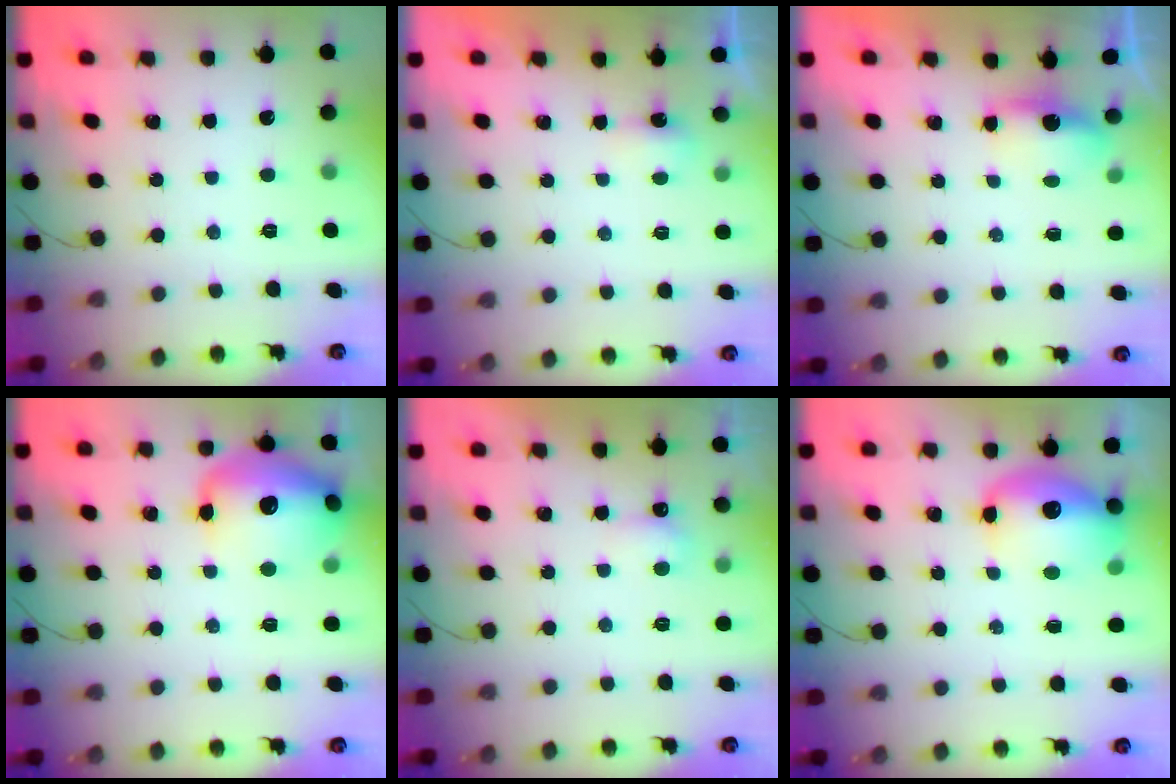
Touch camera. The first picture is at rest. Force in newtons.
{"total": 2.9, "press": 2.8, "slide": 0.6}
{"total": 3.8, "press": 3.7, "slide": 0.8}
{"total": 16.3, "press": 15.8, "slide": 3.8}
{"total": 3.0, "press": 3.0, "slide": 0.7}
{"total": 12.6, "press": 12.3, "slide": 3.0}